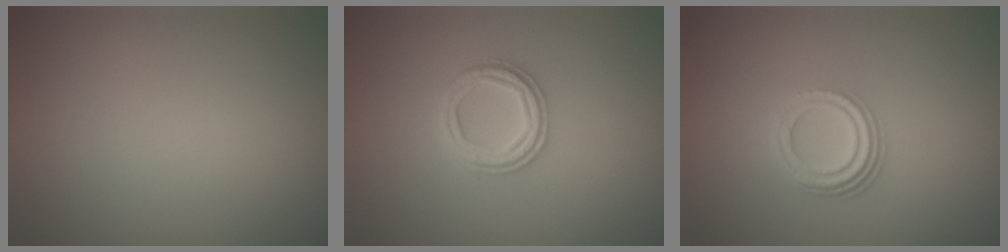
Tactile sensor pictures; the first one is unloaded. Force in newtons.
{"total": 2.7, "press": 2.6, "slide": 0.7}
{"total": 3.2, "press": 2.3, "slide": 2.3}